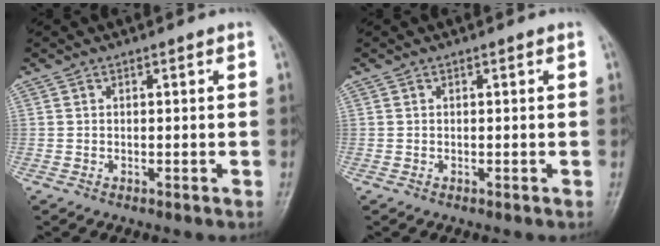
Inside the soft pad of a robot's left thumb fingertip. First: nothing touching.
{"total": 0.0}